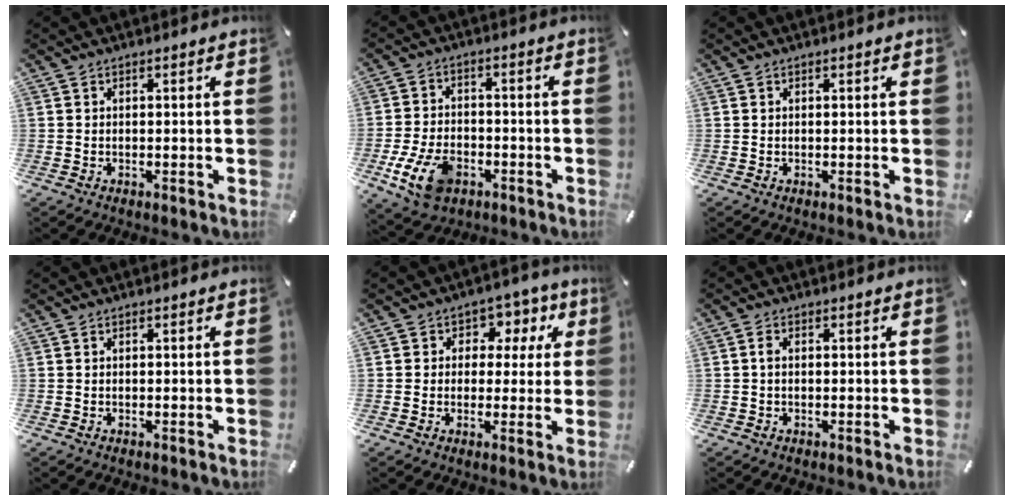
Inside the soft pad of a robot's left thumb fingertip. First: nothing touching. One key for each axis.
{"total": 10.6, "fx": -4.5, "fy": 6.8, "fz": 6.8, "tx": -0.144, "ty": 0.005, "tz": -0.081}
{"total": 0.0}
{"total": 0.0}
{"total": 7.5, "fx": 1.6, "fy": 6.5, "fz": 3.4, "tx": -0.035, "ty": -0.003, "tz": 0.022}
{"total": 1.4, "fx": 0.1, "fy": 0.7, "fz": 1.2, "tx": -0.024, "ty": 0.004, "tz": 0.000}